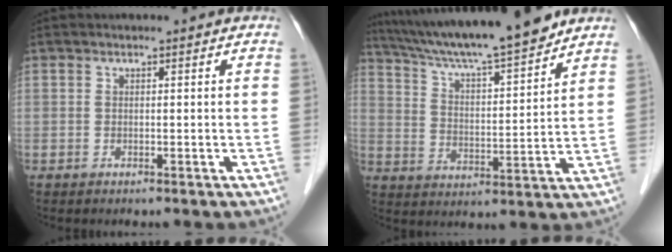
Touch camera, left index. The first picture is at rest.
{"total": 16.5, "force": [14.6, 0.0, 7.6], "torque": [-0.130, 0.009, 0.234]}